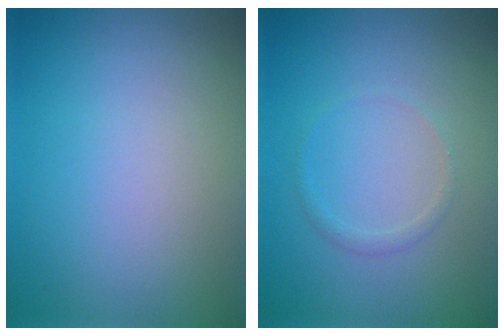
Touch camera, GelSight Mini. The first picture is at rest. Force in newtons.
{"total": 0.8, "press": 0.8, "slide": 0.0}